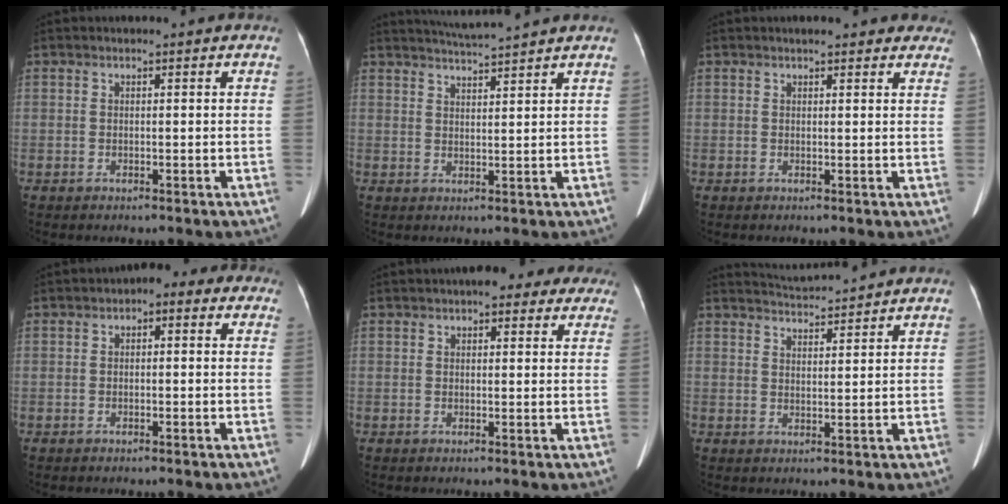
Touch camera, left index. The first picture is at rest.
{"total": 5.5, "force": [5.1, -1.4, 1.5], "torque": [-0.029, 0.008, 0.081]}
{"total": 7.4, "force": [6.3, 2.2, 3.2], "torque": [-0.024, 0.012, 0.067]}
{"total": 3.1, "force": [0.7, 1.8, 2.4], "torque": [-0.027, 0.022, -0.001]}
{"total": 6.9, "force": [5.2, 2.8, 3.5], "torque": [-0.026, 0.025, 0.060]}
{"total": 5.0, "force": [4.9, -0.9, 0.1], "torque": [-0.012, 0.010, 0.080]}